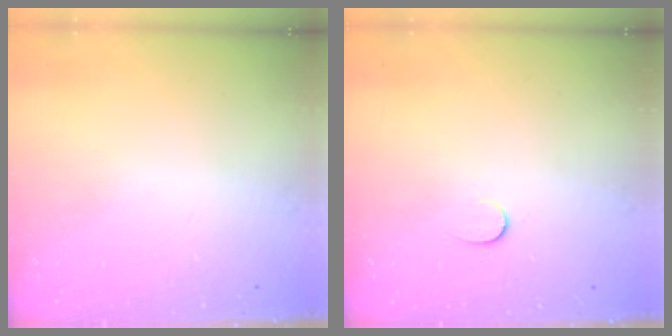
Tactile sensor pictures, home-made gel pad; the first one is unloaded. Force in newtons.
{"total": 5.2, "press": 5.2, "slide": 0.5}